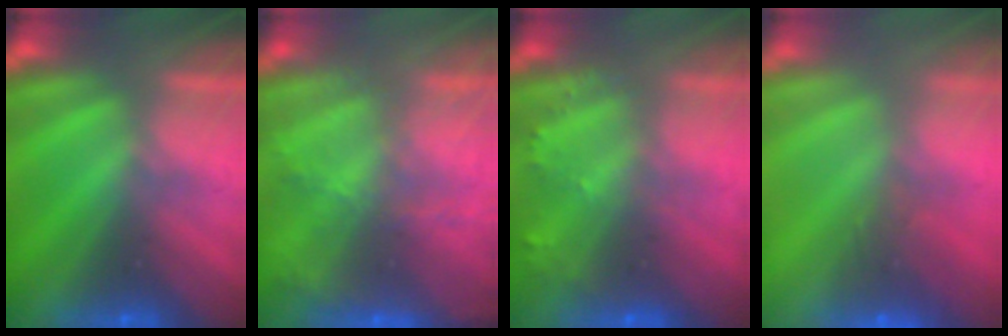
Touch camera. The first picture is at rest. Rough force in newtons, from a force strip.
{"total": 10.8}
{"total": 2.3}
{"total": 12.7}